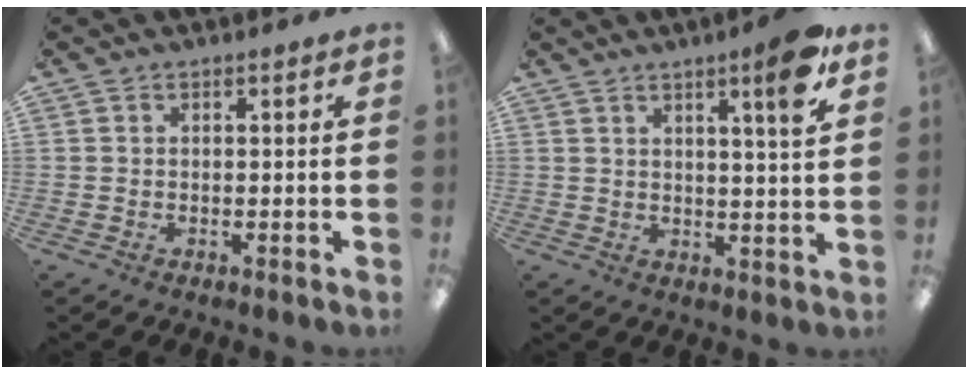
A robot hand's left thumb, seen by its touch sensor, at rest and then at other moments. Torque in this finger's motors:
{"motor_torque": [0.12, 0.20, -0.20, -0.14, 0.03]}